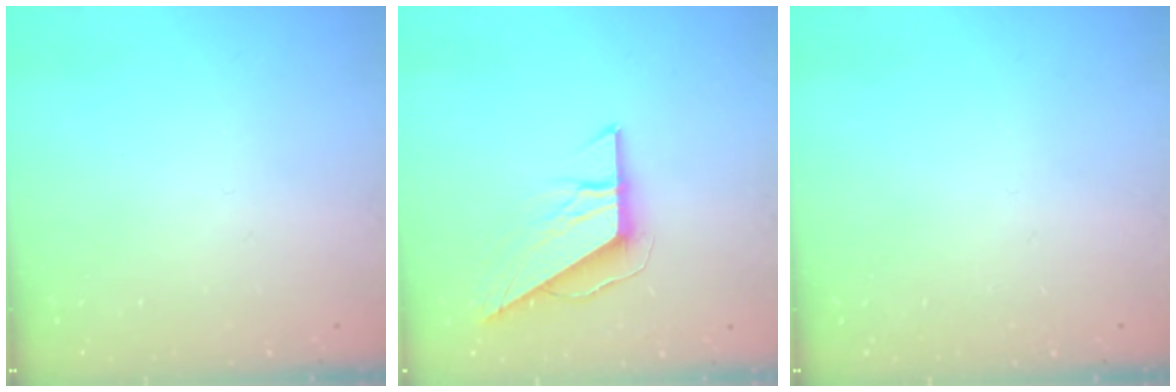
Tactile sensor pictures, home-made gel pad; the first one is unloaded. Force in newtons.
{"total": 8.3, "press": 8.3, "slide": 0.7}
{"total": 0.0}